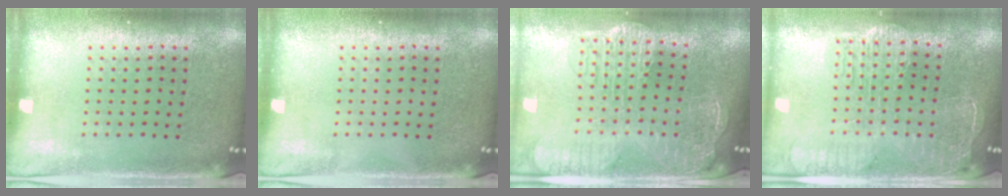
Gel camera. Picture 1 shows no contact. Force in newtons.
{"total": 0.0}
{"total": 2.9, "press": 2.4, "slide": 1.7}
{"total": 2.3, "press": 2.0, "slide": 1.1}